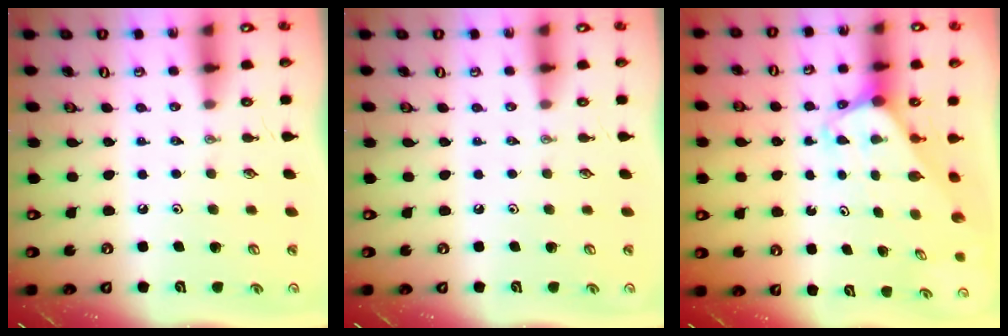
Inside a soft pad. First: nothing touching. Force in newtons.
{"total": 0.0}
{"total": 1.9, "press": 1.9, "slide": 0.1}